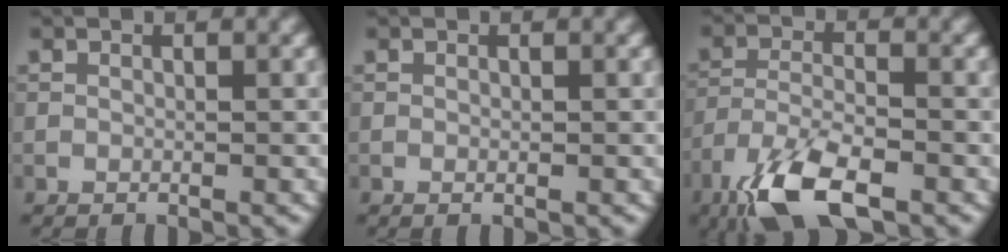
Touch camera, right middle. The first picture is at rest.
{"total": 0.0}
{"total": 7.6, "force": [-4.9, 2.6, 5.2], "torque": [-0.105, -0.006, -0.098]}